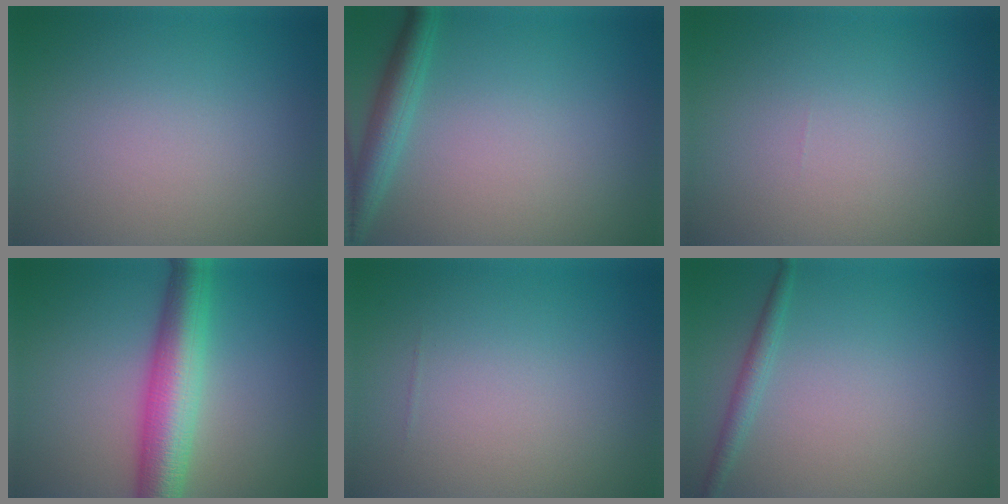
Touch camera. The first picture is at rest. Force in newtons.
{"total": 3.3, "press": 3.3, "slide": 0.1}
{"total": 0.0}
{"total": 7.2, "press": 7.2, "slide": 0.1}
{"total": 0.0}
{"total": 1.5, "press": 1.5, "slide": 0.1}